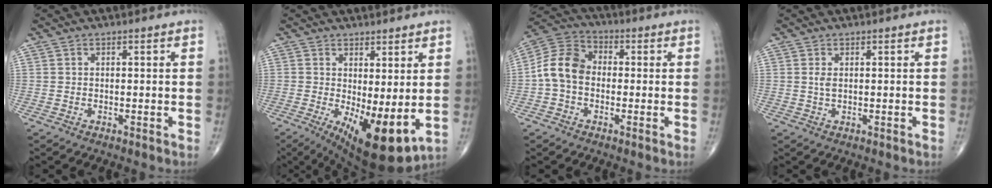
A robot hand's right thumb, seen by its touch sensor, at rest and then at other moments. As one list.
[{"total": 11.9, "force": [-1.2, 4.3, 11.0], "torque": [-0.164, -0.026, -0.003]}, {"total": 9.4, "force": [-1.0, 7.1, 6.1], "torque": [-0.106, 0.030, -0.034]}, {"total": 1.3, "force": [0.2, 0.6, 1.2], "torque": [-0.024, 0.001, 0.007]}]